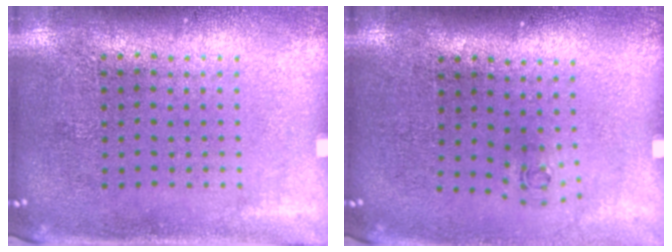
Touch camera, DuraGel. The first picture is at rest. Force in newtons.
{"total": 0.6, "press": 0.3, "slide": 0.5}